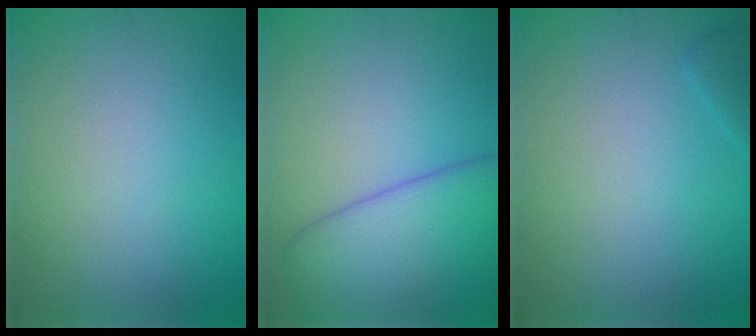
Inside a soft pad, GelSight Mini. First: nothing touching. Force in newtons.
{"total": 8.2, "press": 8.2, "slide": 0.4}
{"total": 0.9, "press": 0.9, "slide": 0.1}